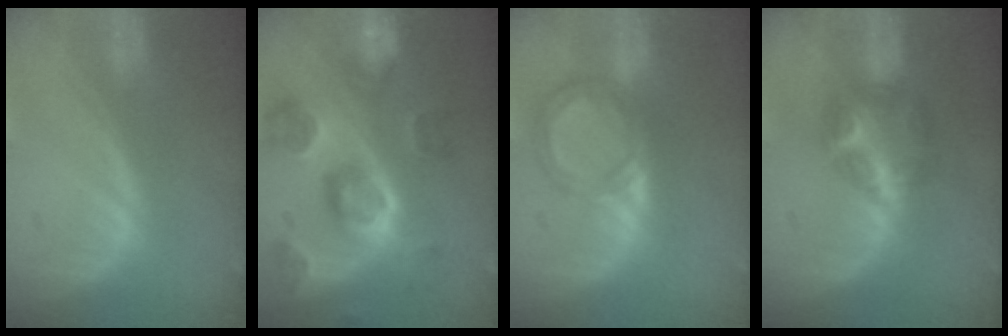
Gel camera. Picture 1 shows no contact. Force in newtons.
{"total": 10.7, "press": 9.7, "slide": 4.4}
{"total": 6.1, "press": 5.4, "slide": 2.9}
{"total": 5.7, "press": 5.7, "slide": 0.2}